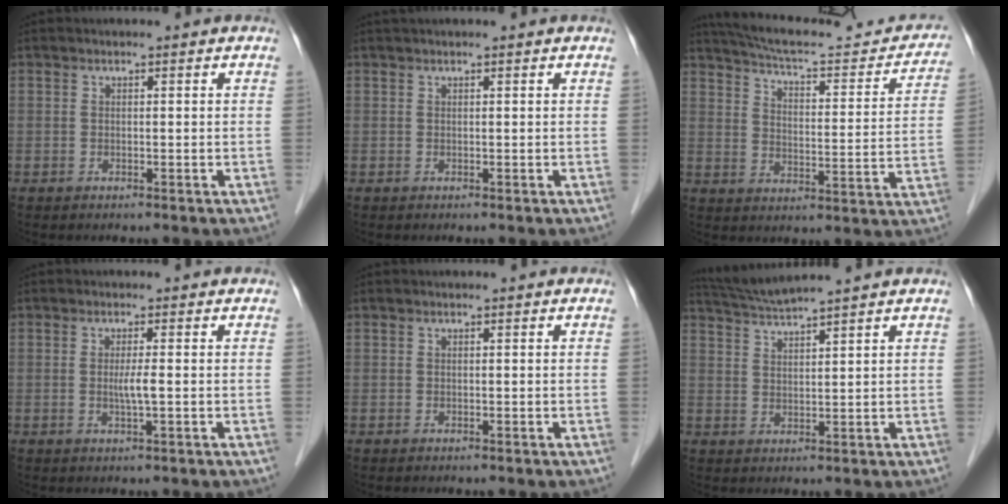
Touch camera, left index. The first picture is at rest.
{"total": 1.6, "force": [1.4, -0.1, 0.7], "torque": [-0.009, 0.026, 0.027]}
{"total": 22.0, "force": [19.9, 4.3, 8.3], "torque": [-0.120, -0.013, 0.256]}
{"total": 2.1, "force": [-0.3, -0.2, 2.1], "torque": [-0.044, -0.004, -0.006]}
{"total": 0.0}
{"total": 6.3, "force": [5.7, -1.6, 2.1], "torque": [-0.044, 0.013, 0.106]}